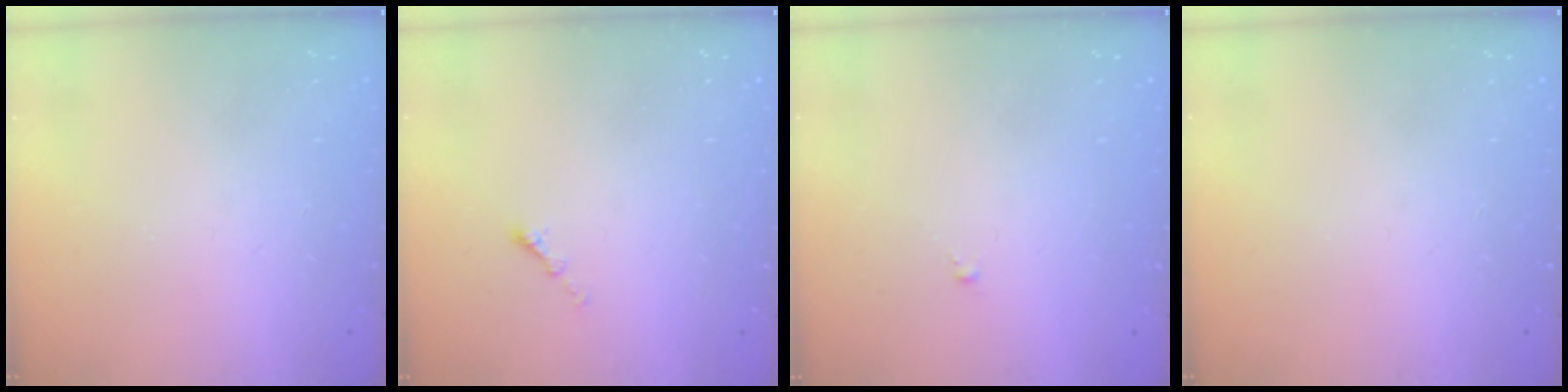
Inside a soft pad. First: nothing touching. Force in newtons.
{"total": 1.1, "press": 1.0, "slide": 0.5}
{"total": 0.0}
{"total": 0.0}